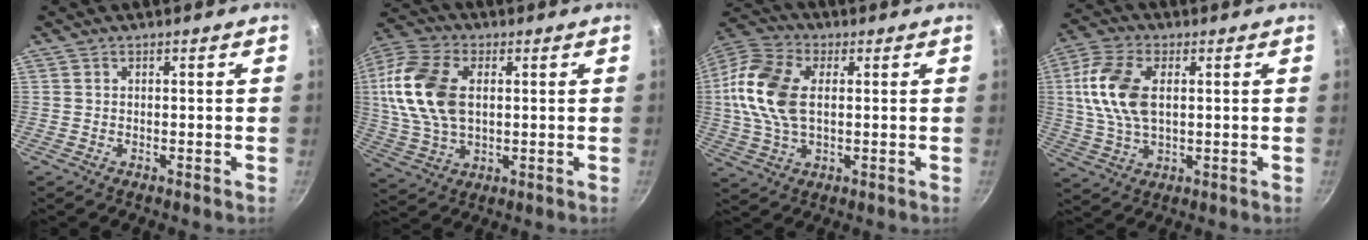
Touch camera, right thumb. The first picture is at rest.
{"total": 16.6, "force": [2.3, 10.4, 12.7], "torque": [-0.246, 0.009, 0.040]}
{"total": 14.9, "force": [1.6, 9.0, 11.7], "torque": [-0.225, 0.016, 0.017]}
{"total": 12.8, "force": [2.0, 7.3, 10.3], "torque": [-0.202, 0.008, 0.033]}